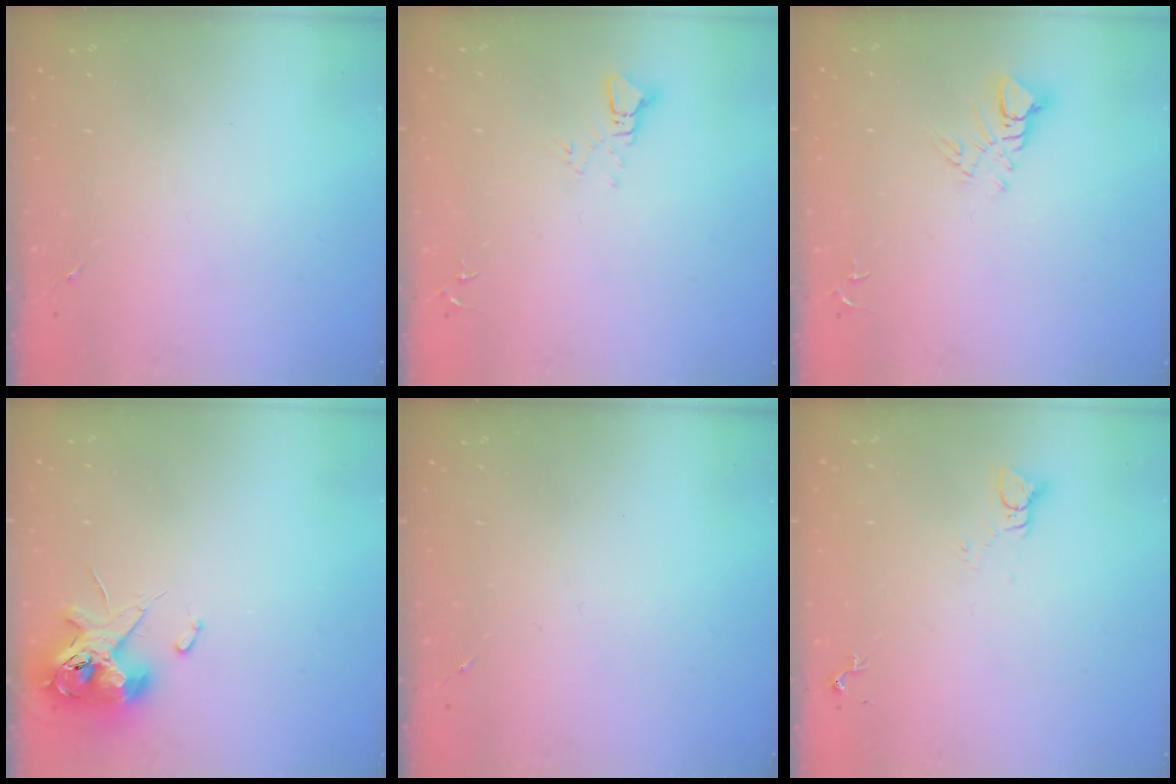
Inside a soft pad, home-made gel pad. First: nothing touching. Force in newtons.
{"total": 3.4, "press": 3.4, "slide": 0.2}
{"total": 6.0, "press": 6.0, "slide": 0.2}
{"total": 12.2, "press": 12.0, "slide": 2.0}
{"total": 0.0}
{"total": 3.0, "press": 3.0, "slide": 0.2}